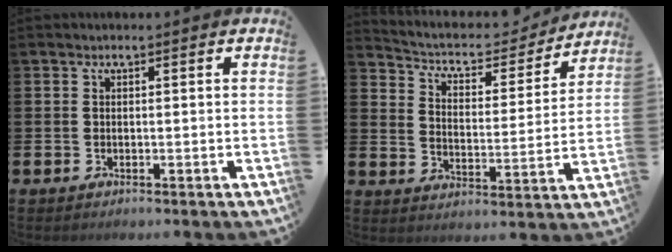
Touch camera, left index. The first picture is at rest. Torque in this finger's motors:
{"motor_torque": [0.98, -1.16, 0.28, 0.03]}